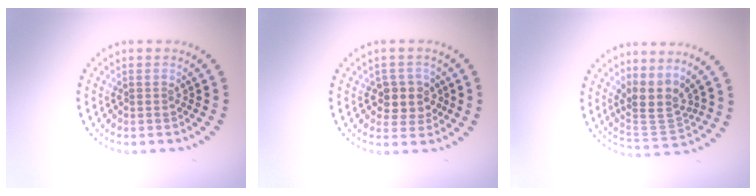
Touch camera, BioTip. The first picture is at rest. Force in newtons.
{"total": 2.9, "press": 2.6, "slide": 1.3}
{"total": 3.4, "press": 2.4, "slide": 2.5}